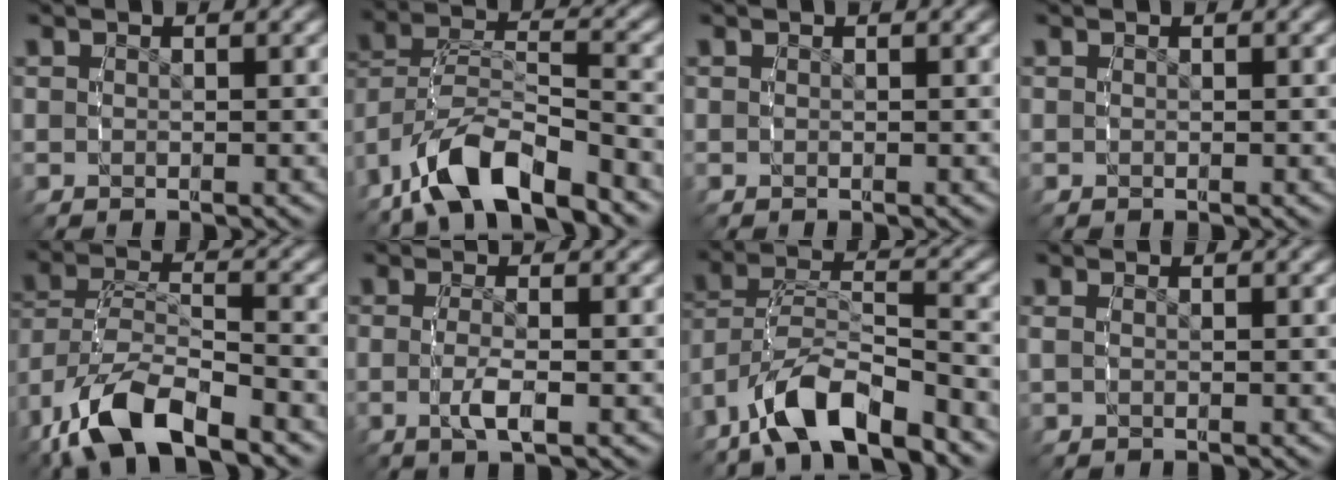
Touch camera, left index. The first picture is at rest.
{"total": 5.6, "force": [-3.4, 2.8, 3.5], "torque": [-0.093, -0.018, -0.051]}
{"total": 0.0}
{"total": 0.0}
{"total": 5.7, "force": [-3.1, 2.7, 4.0], "torque": [-0.098, -0.027, -0.040]}
{"total": 2.7, "force": [-0.8, 0.5, 2.5], "torque": [-0.054, -0.012, -0.012]}
{"total": 5.0, "force": [-3.0, 2.4, 3.3], "torque": [-0.084, -0.016, -0.045]}
{"total": 0.8, "force": [-0.1, 0.3, 0.7], "torque": [-0.013, -0.001, -0.002]}